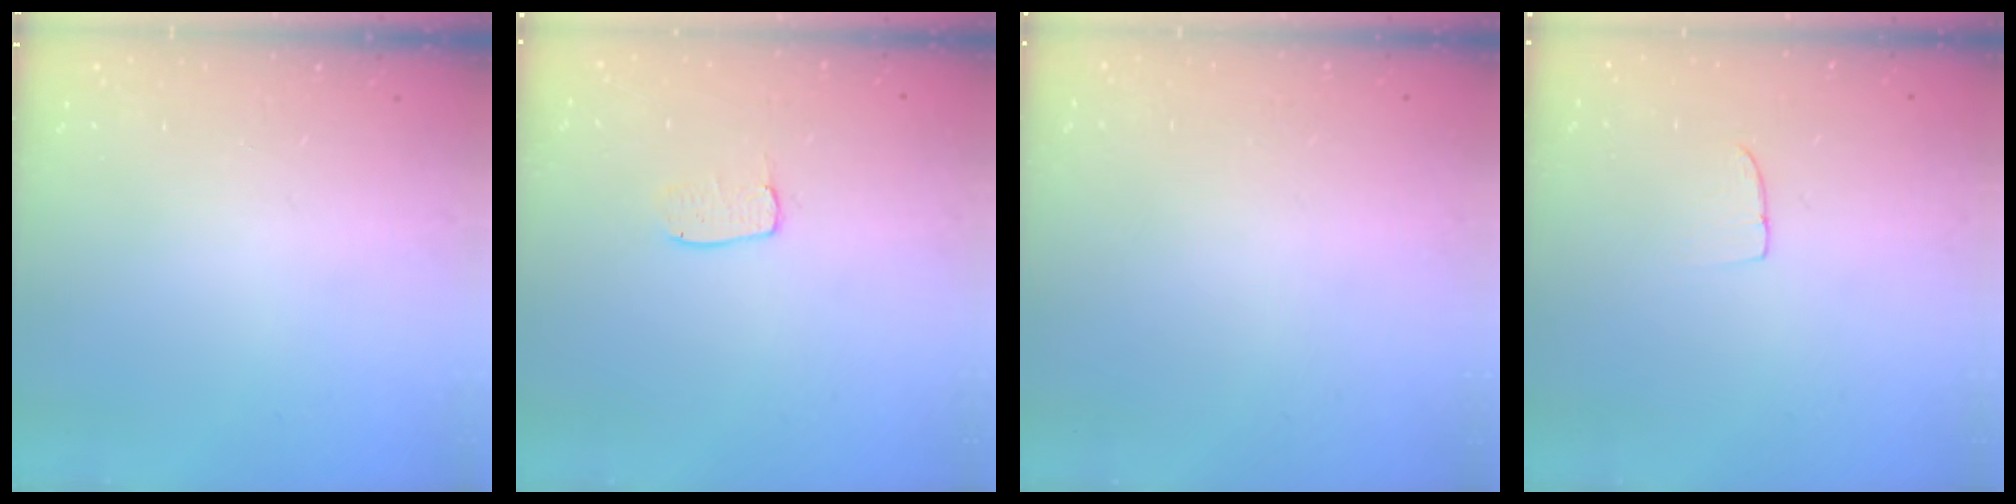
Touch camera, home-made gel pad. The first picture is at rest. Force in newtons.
{"total": 4.5, "press": 4.5, "slide": 0.3}
{"total": 0.0}
{"total": 4.2, "press": 4.2, "slide": 0.3}